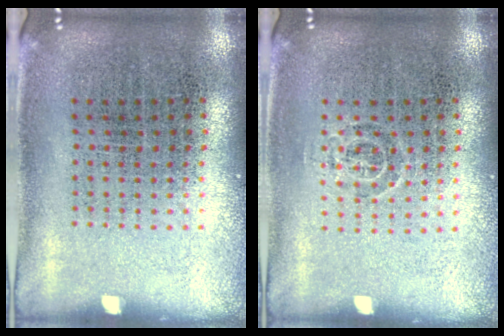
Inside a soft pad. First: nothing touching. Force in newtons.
{"total": 0.7, "press": 0.6, "slide": 0.5}